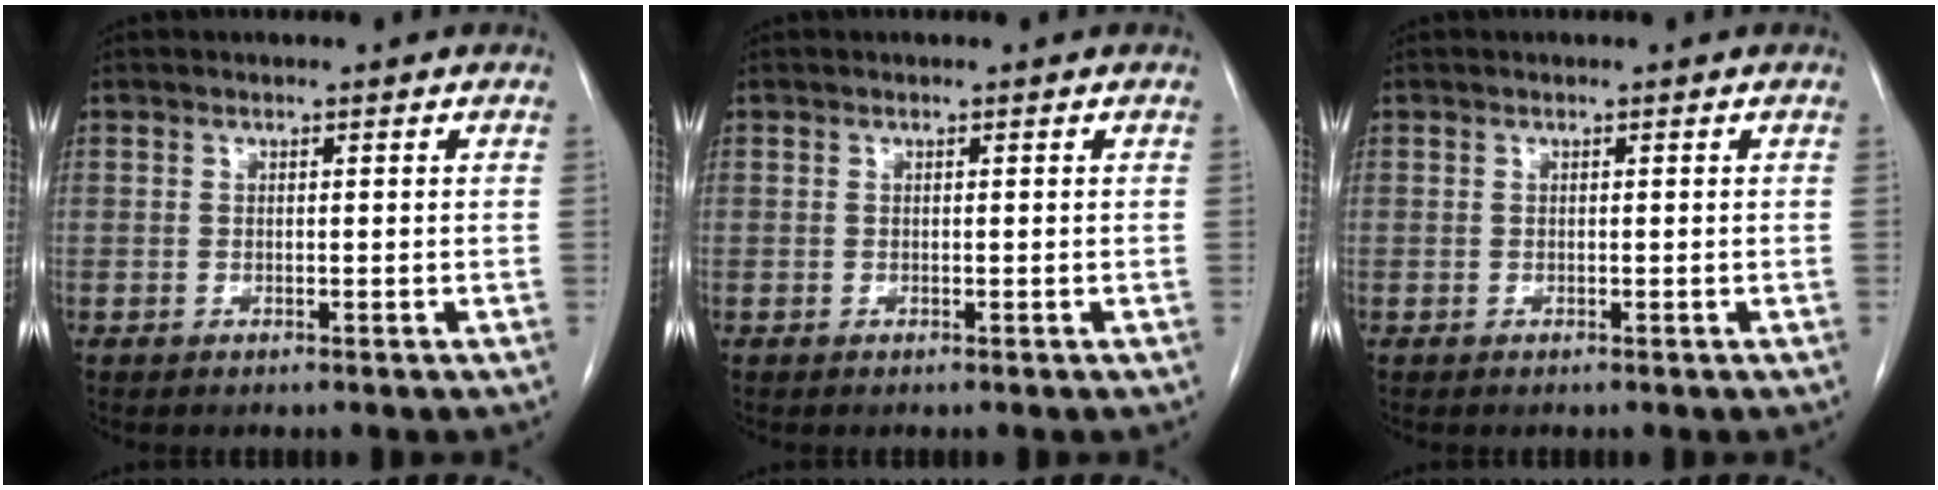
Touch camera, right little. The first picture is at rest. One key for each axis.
{"total": 0.0}
{"total": 0.0}